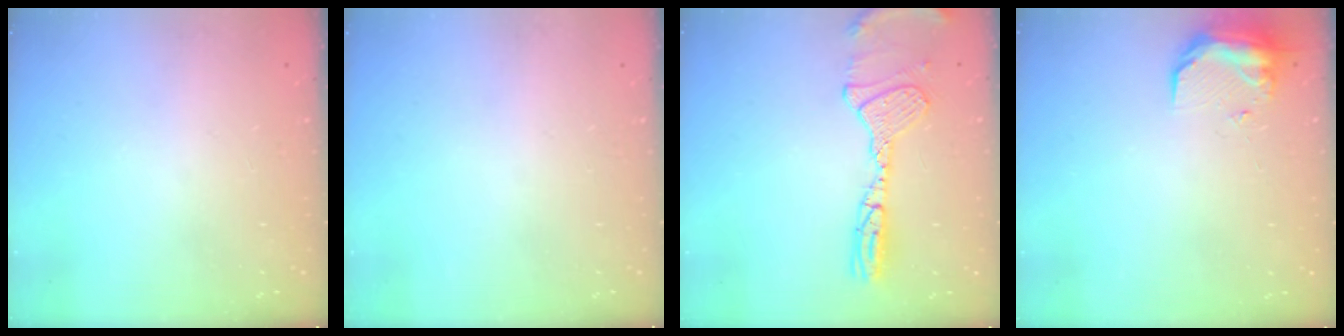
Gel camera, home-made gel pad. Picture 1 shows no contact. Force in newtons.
{"total": 0.0}
{"total": 13.4, "press": 13.1, "slide": 2.6}
{"total": 8.9, "press": 8.7, "slide": 1.5}